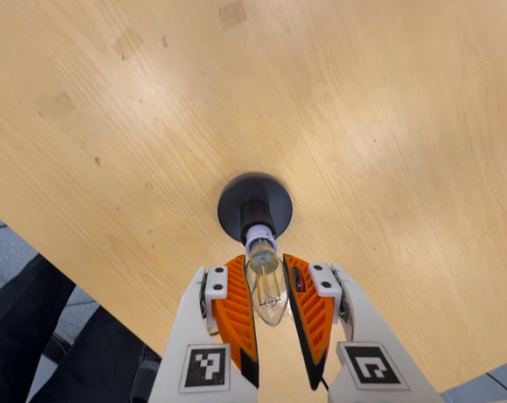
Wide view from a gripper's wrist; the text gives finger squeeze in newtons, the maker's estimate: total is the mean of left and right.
{"total": 15.6, "left": 16.8, "right": 14.5}